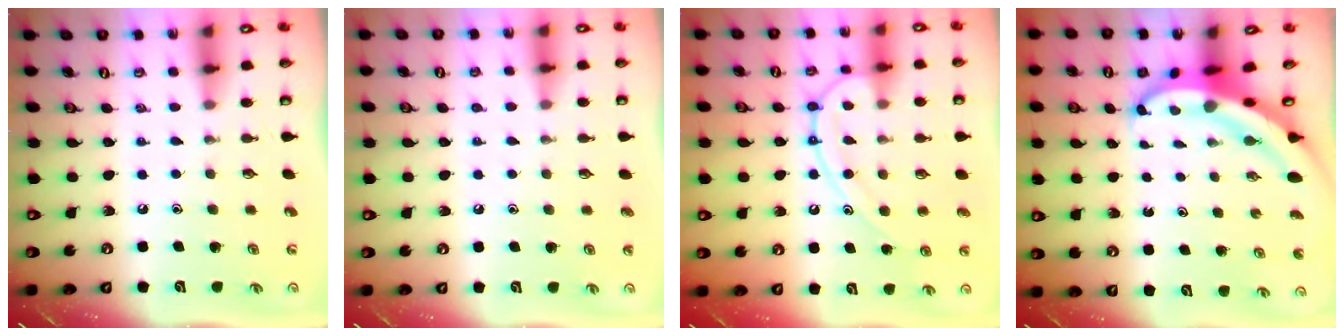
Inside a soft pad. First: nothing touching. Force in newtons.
{"total": 2.0, "press": 2.0, "slide": 0.2}
{"total": 14.0, "press": 14.0, "slide": 1.3}
{"total": 6.6, "press": 6.6, "slide": 0.9}